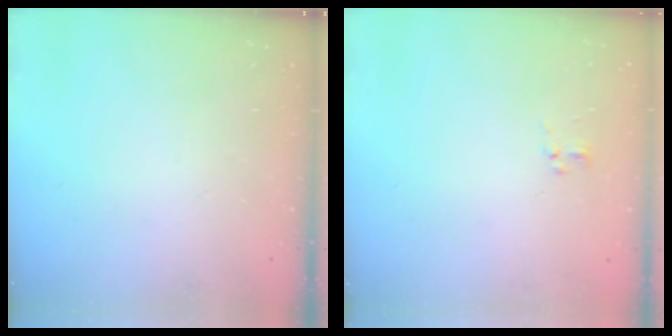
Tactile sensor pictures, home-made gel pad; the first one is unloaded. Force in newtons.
{"total": 1.4, "press": 1.3, "slide": 0.7}